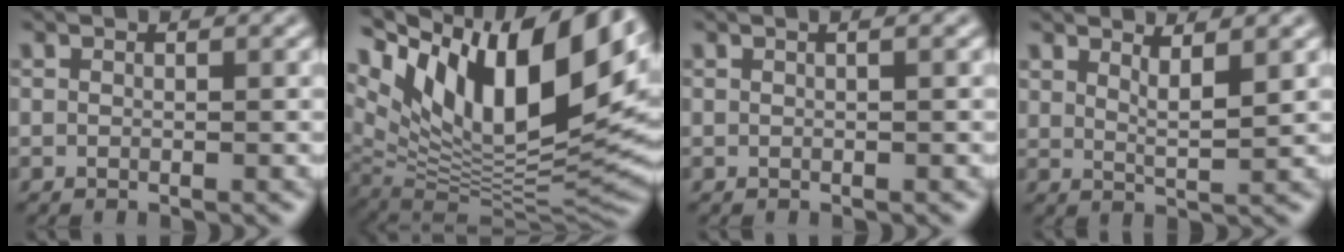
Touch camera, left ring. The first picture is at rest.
{"total": 17.7, "force": [7.5, 8.1, 13.8], "torque": [-0.248, 0.011, 0.131]}
{"total": 1.1, "force": [0.3, 0.2, 1.0], "torque": [-0.014, 0.006, -0.003]}
{"total": 2.1, "force": [1.5, 0.4, 1.4], "torque": [-0.023, -0.009, 0.026]}